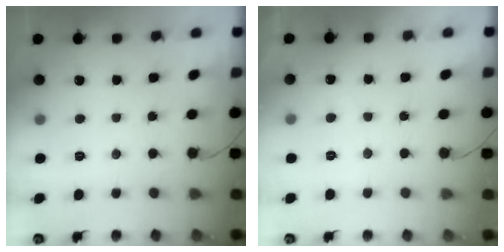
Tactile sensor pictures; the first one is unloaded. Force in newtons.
{"total": 1.9, "press": 1.9, "slide": 0.2}